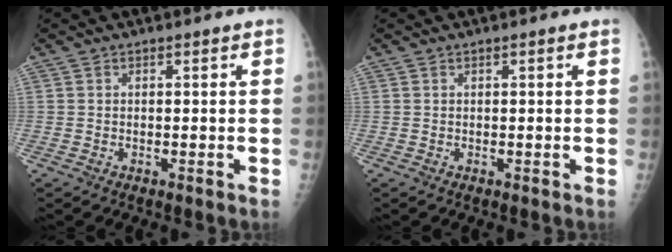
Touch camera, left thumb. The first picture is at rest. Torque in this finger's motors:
{"motor_torque": [0.20, 0.06, -0.01, -0.08, 0.01]}